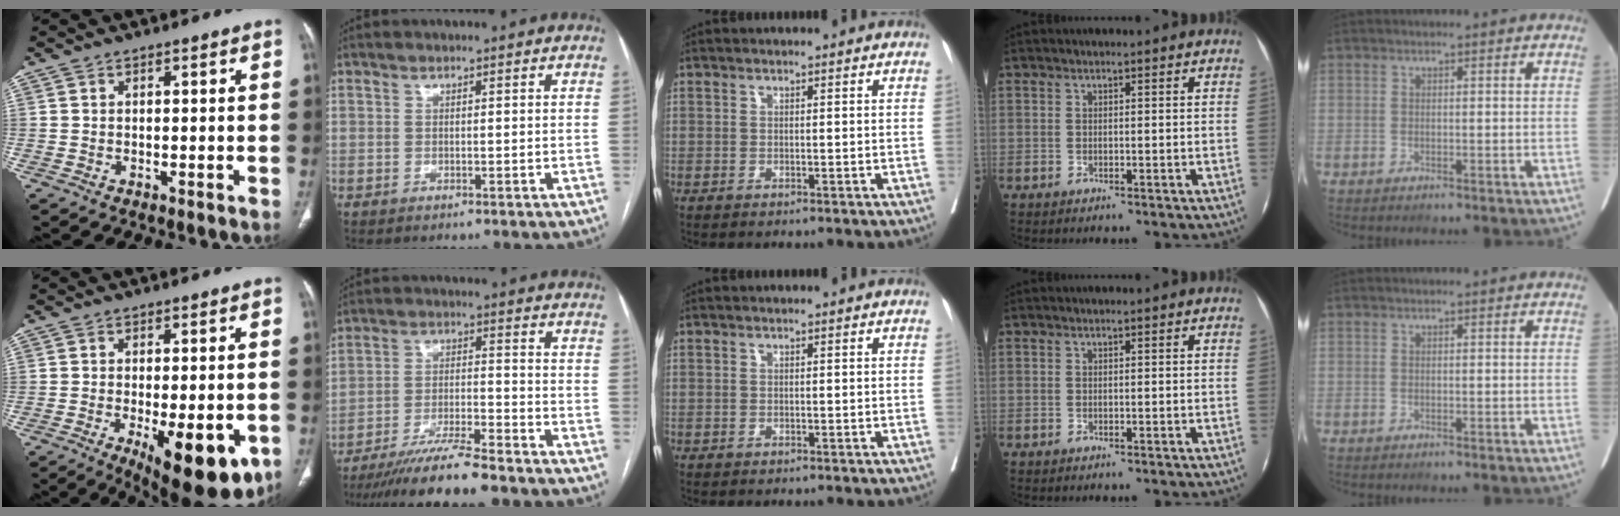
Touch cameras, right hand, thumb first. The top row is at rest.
{"thumb": {"total": 16.0, "force": [-5.7, 6.3, 13.5], "torque": [-0.149, -0.013, -0.065]}, "index": {"total": 11.1, "force": [-9.6, 0.4, 5.6], "torque": [-0.087, -0.018, -0.160]}}